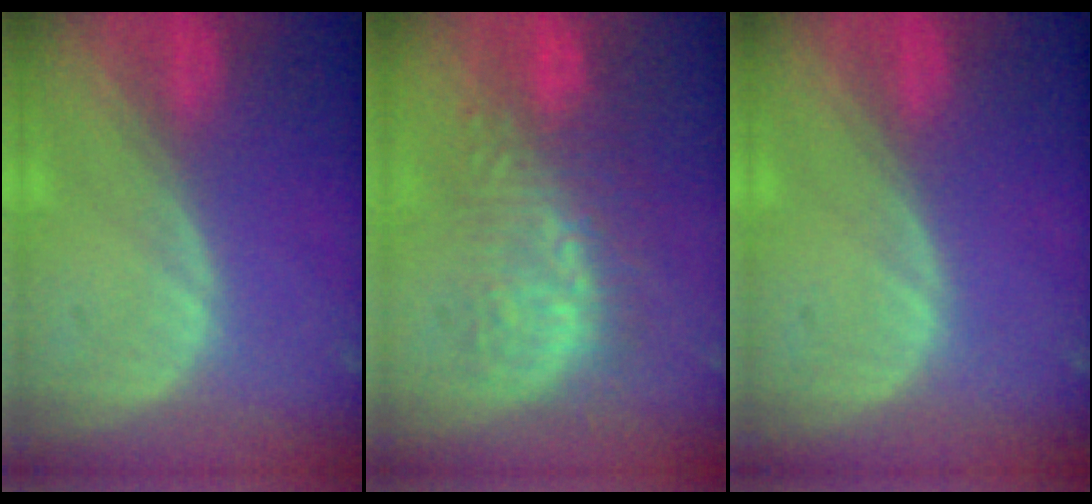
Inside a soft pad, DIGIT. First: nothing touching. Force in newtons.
{"total": 8.9, "press": 8.7, "slide": 2.0}
{"total": 0.0}